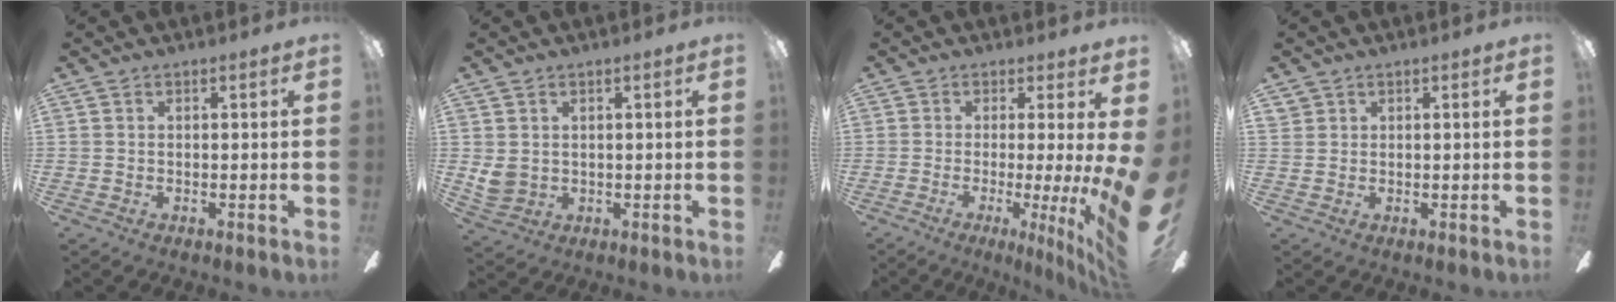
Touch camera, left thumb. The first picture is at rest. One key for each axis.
{"total": 4.1, "fx": 1.7, "fy": 3.1, "fz": 2.2, "tx": -0.051, "ty": -0.002, "tz": 0.034}
{"total": 7.9, "fx": -0.4, "fy": 0.0, "fz": 7.9, "tx": -0.117, "ty": -0.029, "tz": -0.002}
{"total": 1.1, "fx": 0.9, "fy": 0.5, "fz": 0.1, "tx": -0.004, "ty": -0.001, "tz": 0.019}